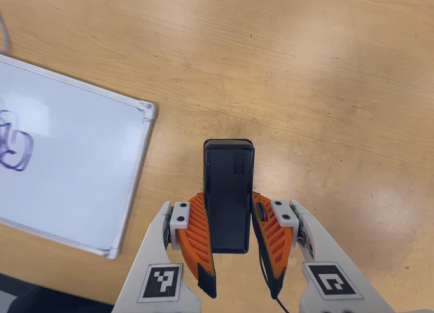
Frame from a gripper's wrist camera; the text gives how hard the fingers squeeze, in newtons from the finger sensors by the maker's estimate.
{"total": 6.3, "left": 4.1, "right": 8.5}